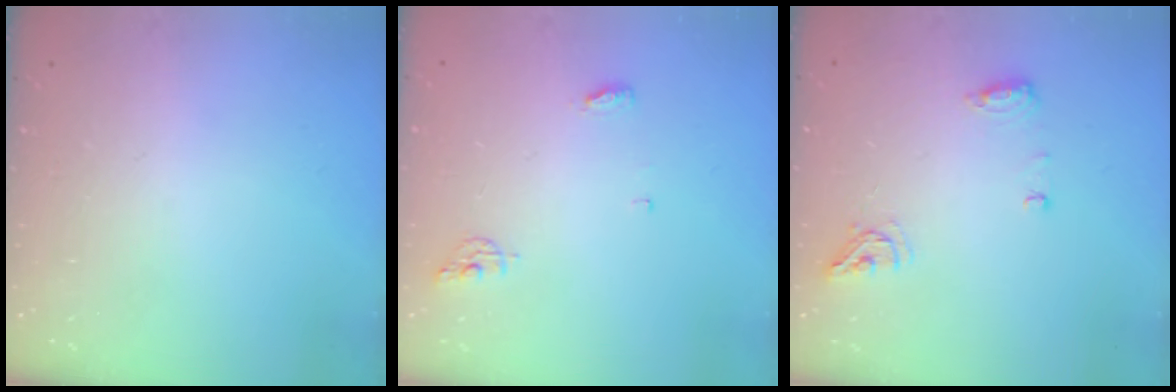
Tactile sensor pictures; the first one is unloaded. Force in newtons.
{"total": 4.7, "press": 4.7, "slide": 0.4}
{"total": 7.4, "press": 7.4, "slide": 1.0}